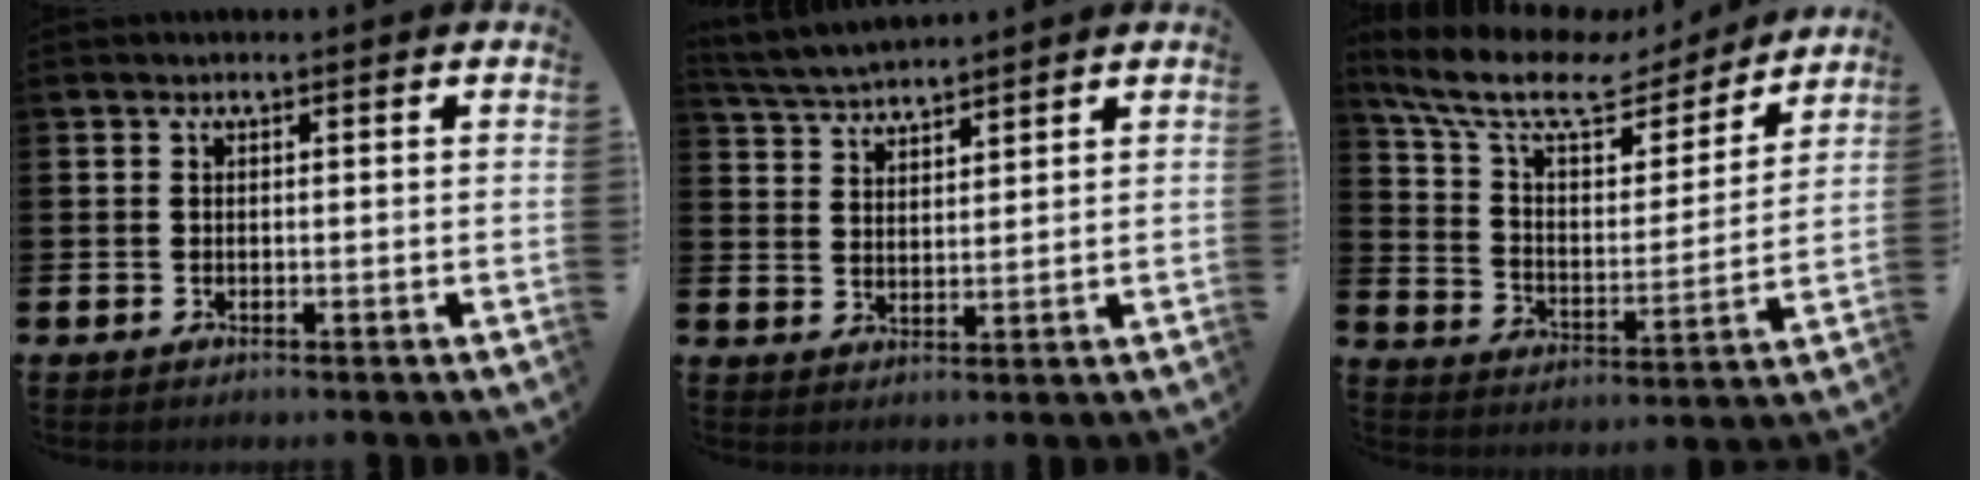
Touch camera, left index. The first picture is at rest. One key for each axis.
{"total": 3.8, "fx": 3.8, "fy": 0.3, "fz": 0.4, "tx": -0.028, "ty": -0.020, "tz": 0.068}
{"total": 11.1, "fx": 8.7, "fy": 4.5, "fz": 5.3, "tx": -0.133, "ty": -0.050, "tz": 0.144}